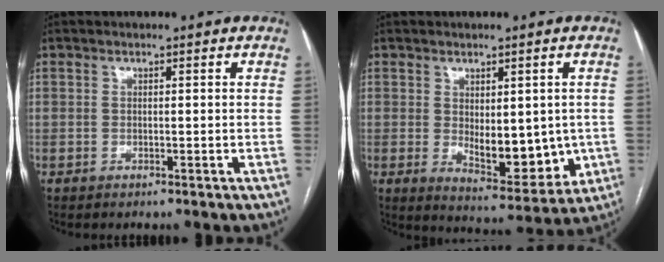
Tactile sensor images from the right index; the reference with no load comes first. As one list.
[{"total": 10.0, "force": [-0.6, 4.5, 8.9], "torque": [-0.116, -0.017, 0.009]}]